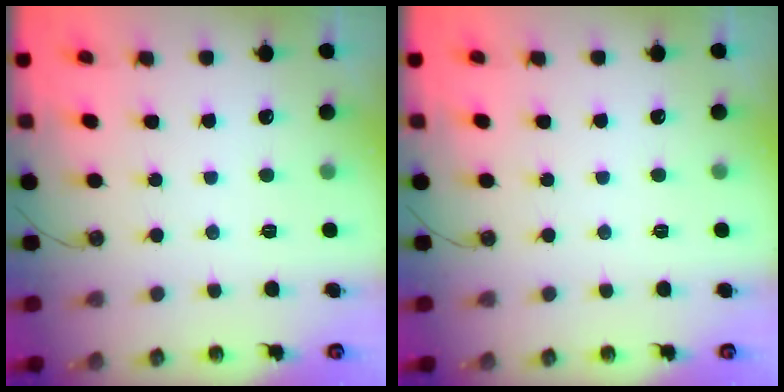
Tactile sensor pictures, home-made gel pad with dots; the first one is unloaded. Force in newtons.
{"total": 0.0}